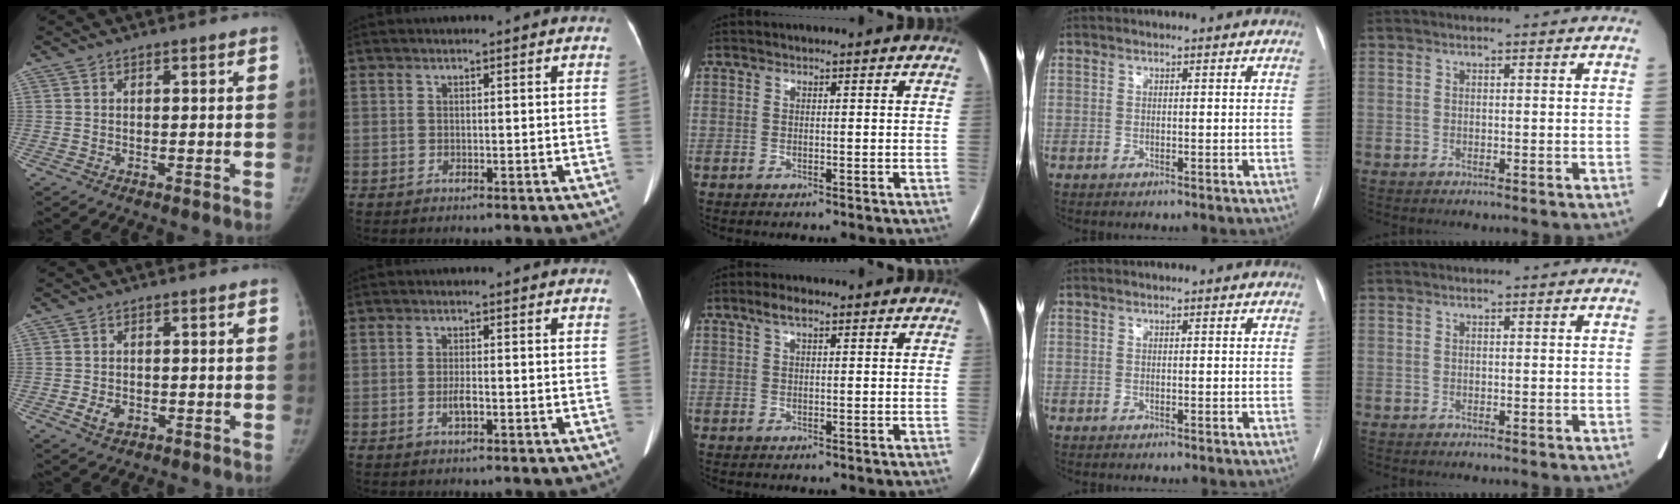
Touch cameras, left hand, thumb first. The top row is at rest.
{"thumb": {"total": 2.8, "force": [-0.9, 2.1, 1.7], "torque": [-0.025, 0.003, -0.011]}, "index": {"total": 1.7, "force": [-0.6, 0.3, 1.5], "torque": [-0.032, -0.001, -0.009]}, "middle": {"total": 2.4, "force": [1.4, 0.7, 1.8], "torque": [-0.036, 0.015, 0.026]}}